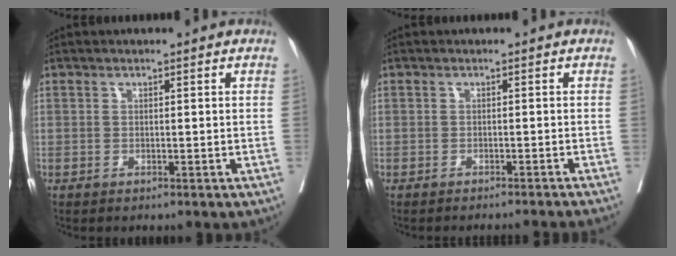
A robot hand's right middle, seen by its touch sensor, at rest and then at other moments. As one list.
[{"total": 6.0, "force": [-5.5, -1.3, 1.7], "torque": [-0.009, -0.019, -0.066]}]